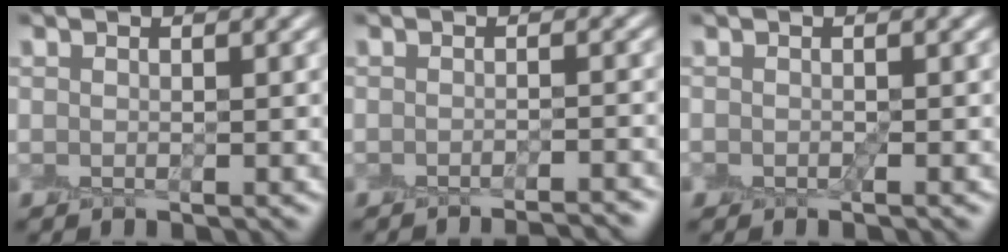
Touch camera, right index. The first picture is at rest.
{"total": 2.5, "force": [-2.5, -0.1, 0.6], "torque": [-0.009, 0.001, -0.028]}
{"total": 0.5, "force": [-0.5, 0.1, 0.2], "torque": [-0.006, -0.004, -0.007]}